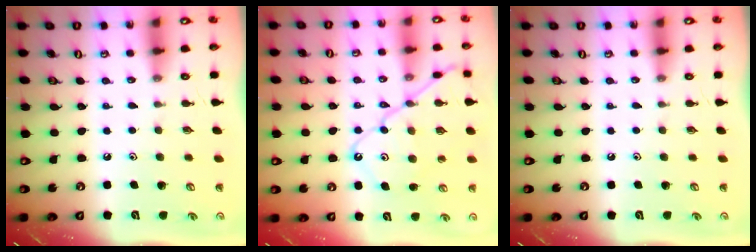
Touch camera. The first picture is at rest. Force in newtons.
{"total": 14.1, "press": 14.0, "slide": 1.4}
{"total": 0.0}